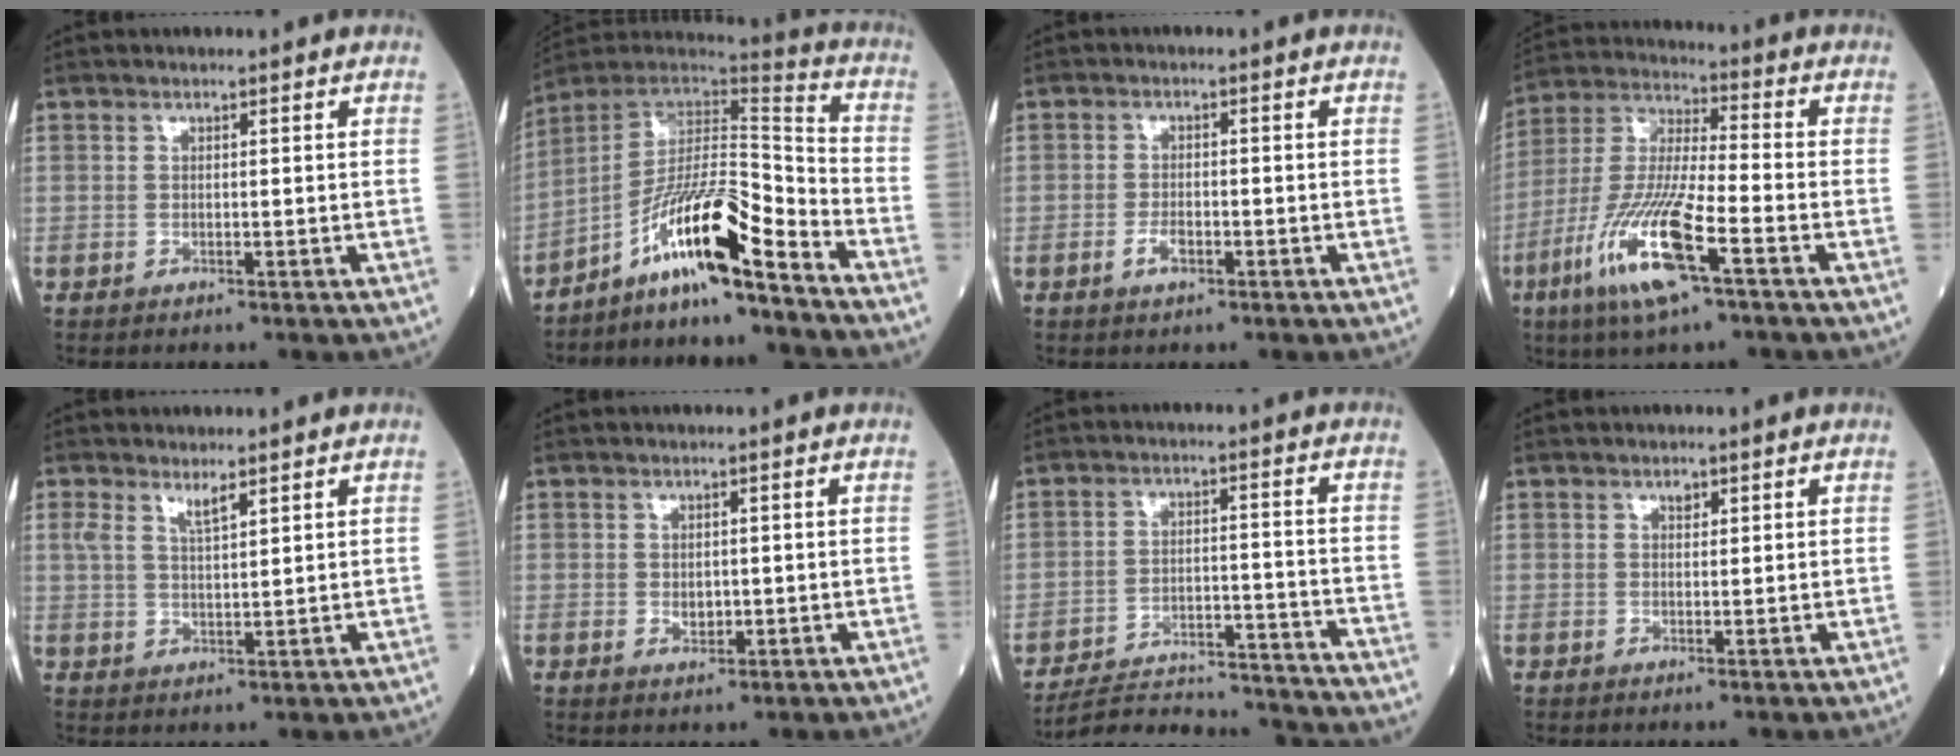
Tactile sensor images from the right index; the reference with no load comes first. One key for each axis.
{"total": 13.8, "fx": -9.2, "fy": 1.3, "fz": 10.1, "tx": -0.179, "ty": 0.019, "tz": -0.162}
{"total": 2.3, "fx": -1.2, "fy": 1.0, "fz": 1.8, "tx": -0.034, "ty": 0.002, "tz": -0.021}
{"total": 14.7, "fx": -6.7, "fy": 1.8, "fz": 12.9, "tx": -0.271, "ty": -0.020, "tz": -0.128}
{"total": 3.0, "fx": 2.1, "fy": 0.5, "fz": 2.0, "tx": -0.043, "ty": 0.002, "tz": 0.043}
{"total": 1.8, "fx": 0.0, "fy": 1.3, "fz": 1.3, "tx": -0.016, "ty": -0.001, "tz": 0.004}
{"total": 20.3, "fx": -19.6, "fy": 1.4, "fz": 5.3, "tx": -0.074, "ty": -0.009, "tz": -0.269}
{"total": 0.9, "fx": 0.5, "fy": 0.5, "fz": 0.5, "tx": -0.008, "ty": -0.002, "tz": 0.008}